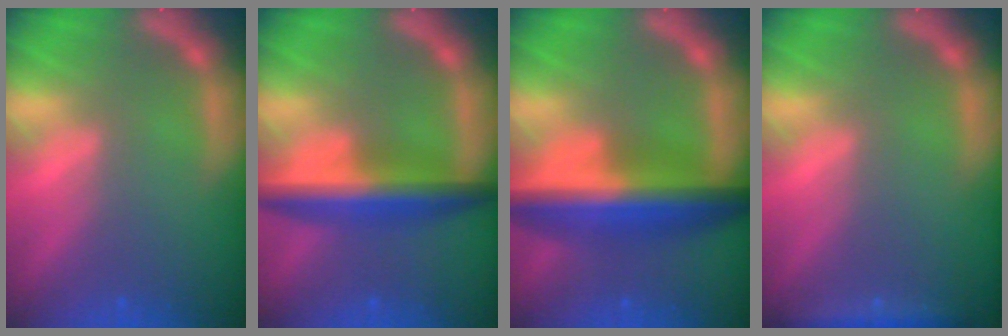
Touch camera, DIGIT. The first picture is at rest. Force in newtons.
{"total": 6.6}
{"total": 9.5}
{"total": 2.4}